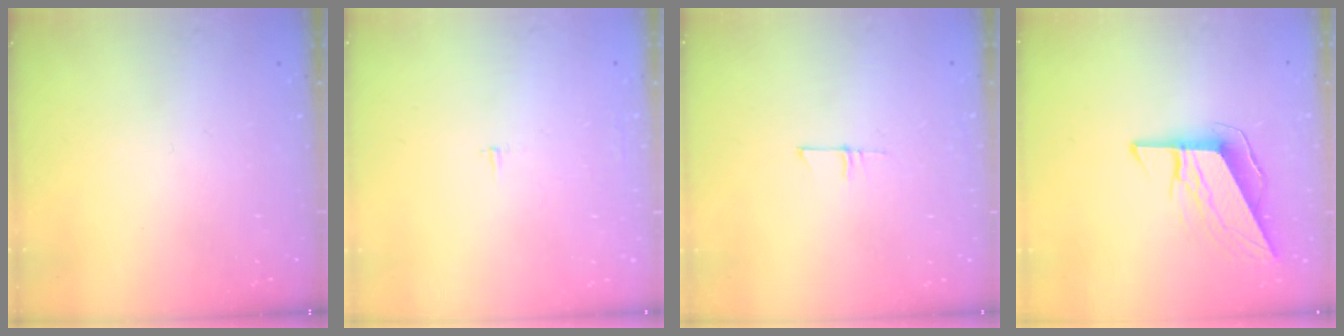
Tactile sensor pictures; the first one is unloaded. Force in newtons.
{"total": 2.1, "press": 2.1, "slide": 0.2}
{"total": 4.8, "press": 4.8, "slide": 0.3}
{"total": 9.5, "press": 9.3, "slide": 1.9}